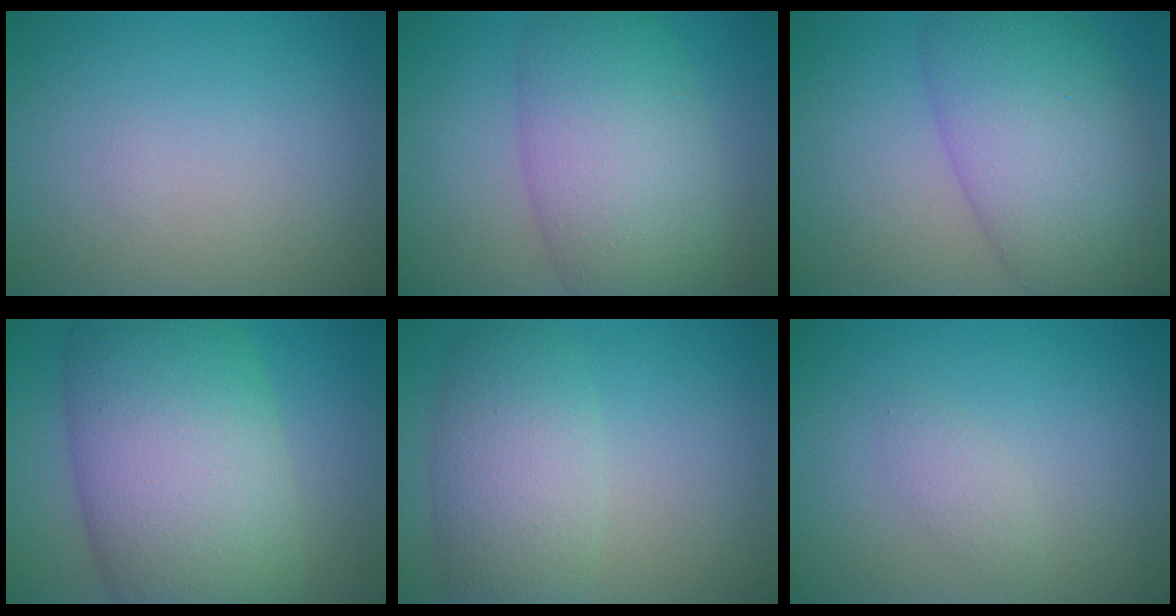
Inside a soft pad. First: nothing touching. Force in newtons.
{"total": 8.6, "press": 8.6, "slide": 0.2}
{"total": 9.6, "press": 9.6, "slide": 0.4}
{"total": 14.4, "press": 14.4, "slide": 0.3}
{"total": 5.7, "press": 5.7, "slide": 0.2}
{"total": 1.2, "press": 1.2, "slide": 0.0}